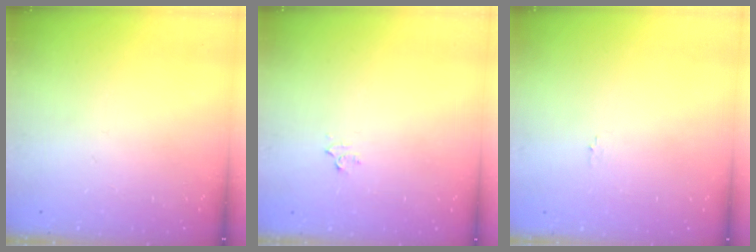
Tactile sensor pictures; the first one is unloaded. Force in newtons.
{"total": 3.0, "press": 3.0, "slide": 0.4}
{"total": 0.8, "press": 0.8, "slide": 0.2}